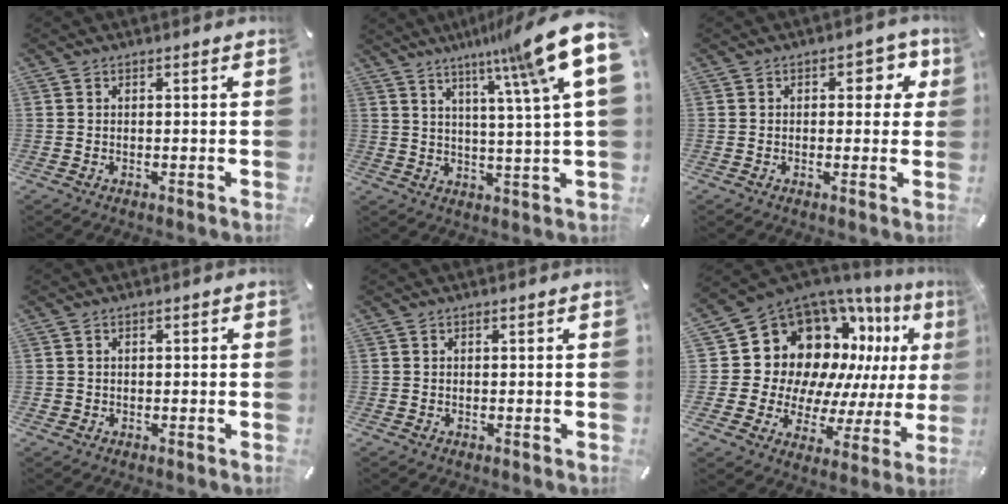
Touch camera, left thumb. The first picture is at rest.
{"total": 15.6, "force": [8.8, 0.8, 12.9], "torque": [-0.198, -0.046, 0.128]}
{"total": 5.4, "force": [1.4, 3.3, 4.0], "torque": [-0.035, -0.005, 0.013]}
{"total": 1.3, "force": [-0.3, 1.2, 0.5], "torque": [-0.009, 0.005, -0.009]}
{"total": 0.0}
{"total": 17.1, "force": [8.2, 13.1, 7.4], "torque": [-0.109, -0.093, 0.171]}